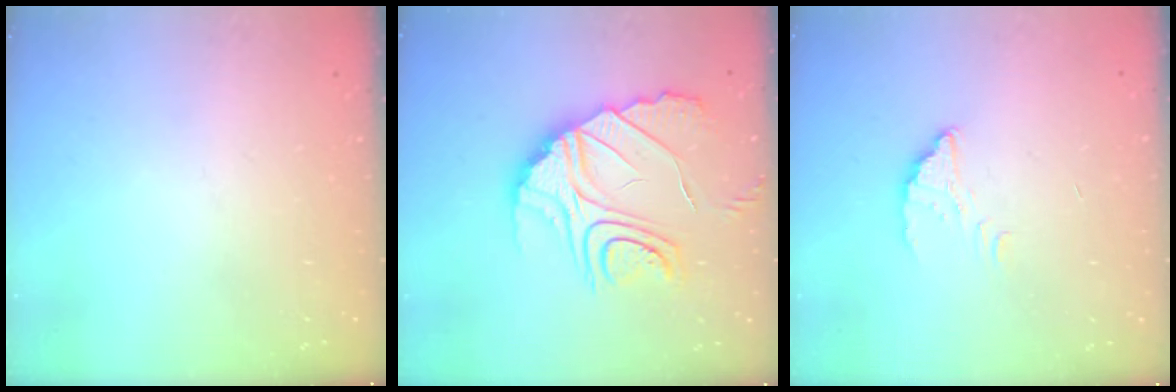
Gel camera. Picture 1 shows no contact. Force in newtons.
{"total": 19.1, "press": 19.0, "slide": 2.0}
{"total": 2.6, "press": 2.5, "slide": 0.3}